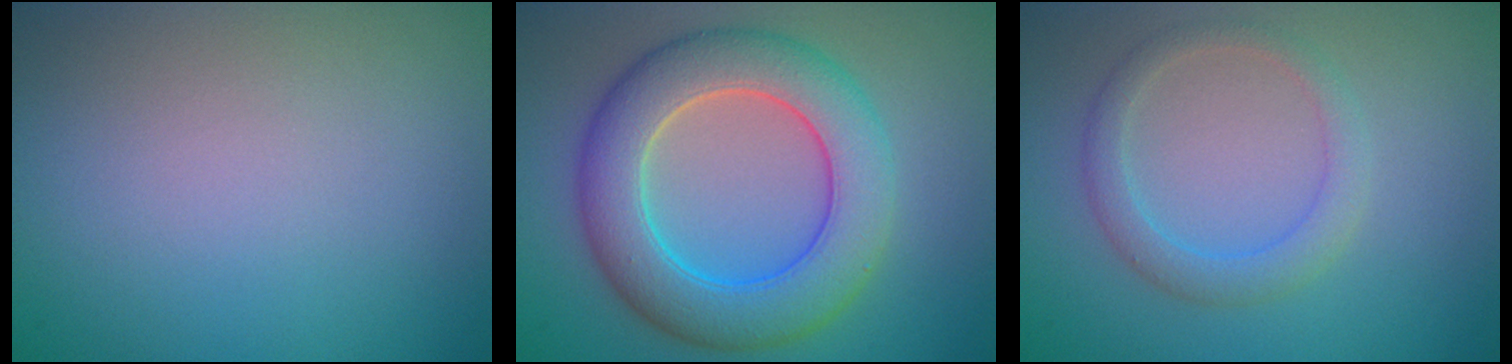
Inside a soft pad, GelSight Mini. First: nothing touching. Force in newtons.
{"total": 8.0, "press": 8.0, "slide": 0.3}
{"total": 2.4, "press": 2.4, "slide": 0.2}